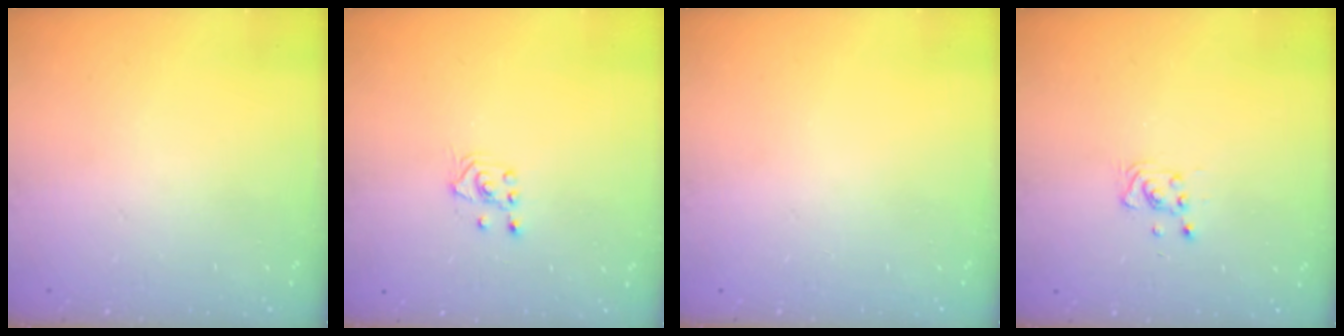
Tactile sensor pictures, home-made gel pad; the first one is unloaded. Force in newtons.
{"total": 2.6, "press": 2.4, "slide": 0.8}
{"total": 0.0}
{"total": 4.4, "press": 4.2, "slide": 1.1}